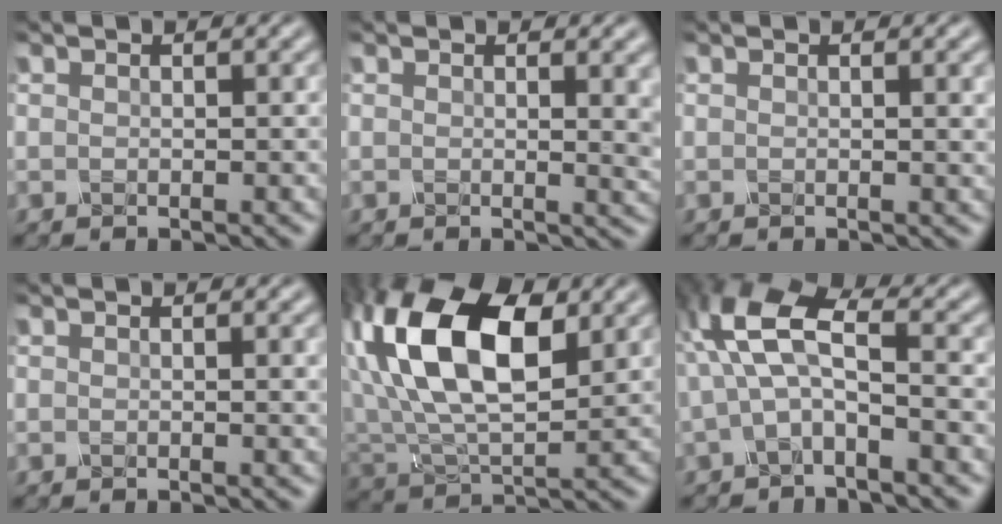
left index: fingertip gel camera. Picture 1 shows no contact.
{"total": 3.7, "force": [1.2, 1.4, 3.2], "torque": [-0.022, 0.008, 0.018]}
{"total": 2.3, "force": [0.8, 0.8, 2.0], "torque": [-0.014, 0.003, 0.011]}
{"total": 1.4, "force": [0.5, 0.5, 1.2], "torque": [-0.010, 0.003, 0.005]}
{"total": 13.0, "force": [3.6, 7.3, 10.2], "torque": [-0.203, 0.019, 0.067]}
{"total": 5.5, "force": [-0.3, 2.0, 5.1], "torque": [-0.119, 0.020, -0.010]}